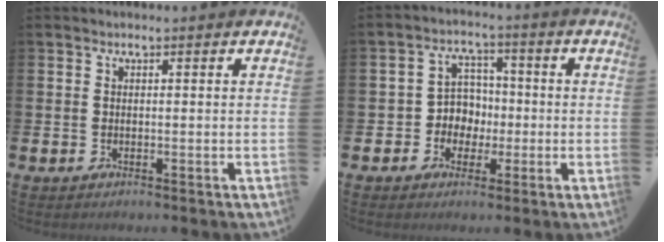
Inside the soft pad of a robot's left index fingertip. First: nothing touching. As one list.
[{"total": 4.7, "force": [-0.5, 4.5, 1.1], "torque": [-0.040, 0.007, -0.016]}]